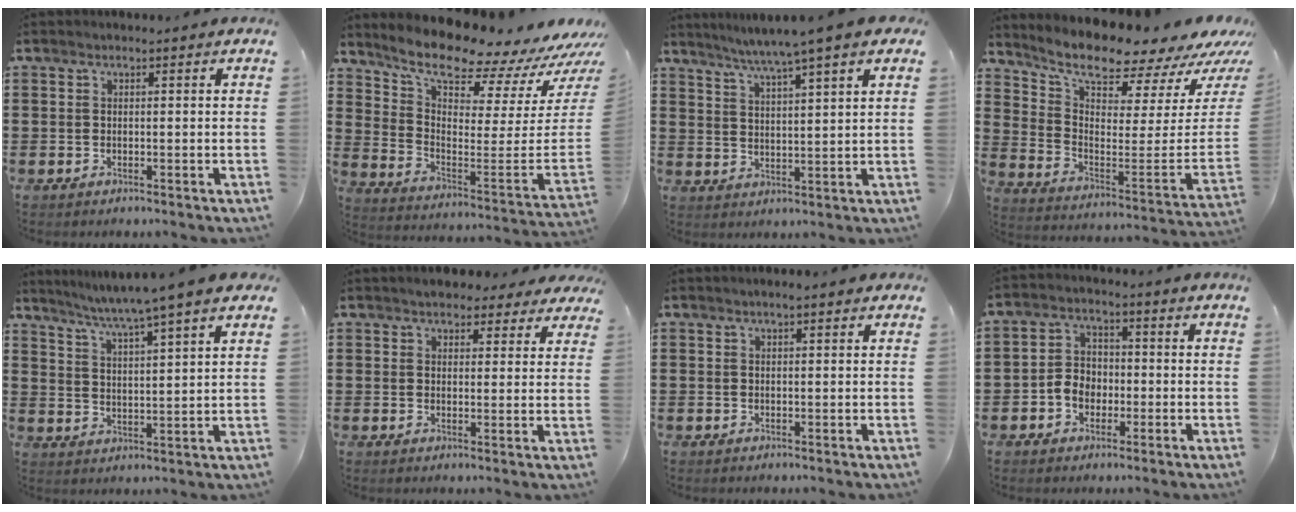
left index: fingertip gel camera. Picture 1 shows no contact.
{"total": 8.6, "force": [7.7, 0.5, 3.9], "torque": [-0.093, -0.091, 0.123]}
{"total": 5.7, "force": [4.6, -0.9, 3.2], "torque": [-0.076, -0.024, 0.076]}
{"total": 8.0, "force": [7.1, 1.1, 3.4], "torque": [-0.074, -0.086, 0.112]}
{"total": 5.8, "force": [4.8, -1.3, 3.0], "torque": [-0.076, -0.034, 0.076]}
{"total": 3.5, "force": [3.3, 1.1, 0.6], "torque": [-0.015, -0.005, 0.060]}
{"total": 1.0, "force": [0.7, 0.1, 0.7], "torque": [-0.017, 0.001, 0.012]}
{"total": 4.4, "force": [-1.7, 3.5, 2.0], "torque": [-0.053, 0.008, -0.037]}